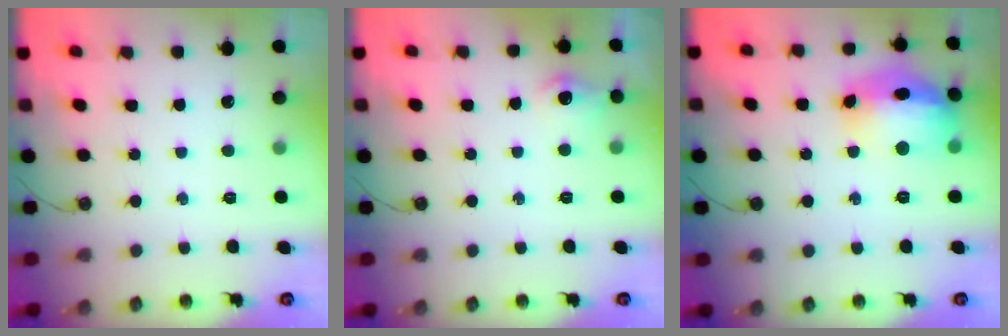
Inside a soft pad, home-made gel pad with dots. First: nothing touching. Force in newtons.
{"total": 7.5, "press": 7.5, "slide": 0.8}
{"total": 19.3, "press": 18.5, "slide": 5.4}